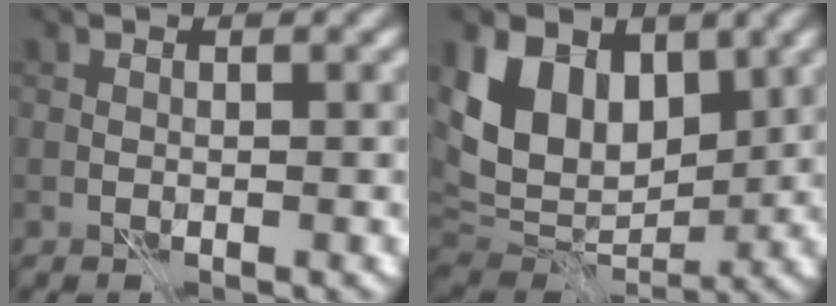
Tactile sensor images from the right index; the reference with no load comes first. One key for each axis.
{"total": 10.6, "fx": 3.5, "fy": 7.6, "fz": 6.6, "tx": -0.132, "ty": 0.007, "tz": 0.063}